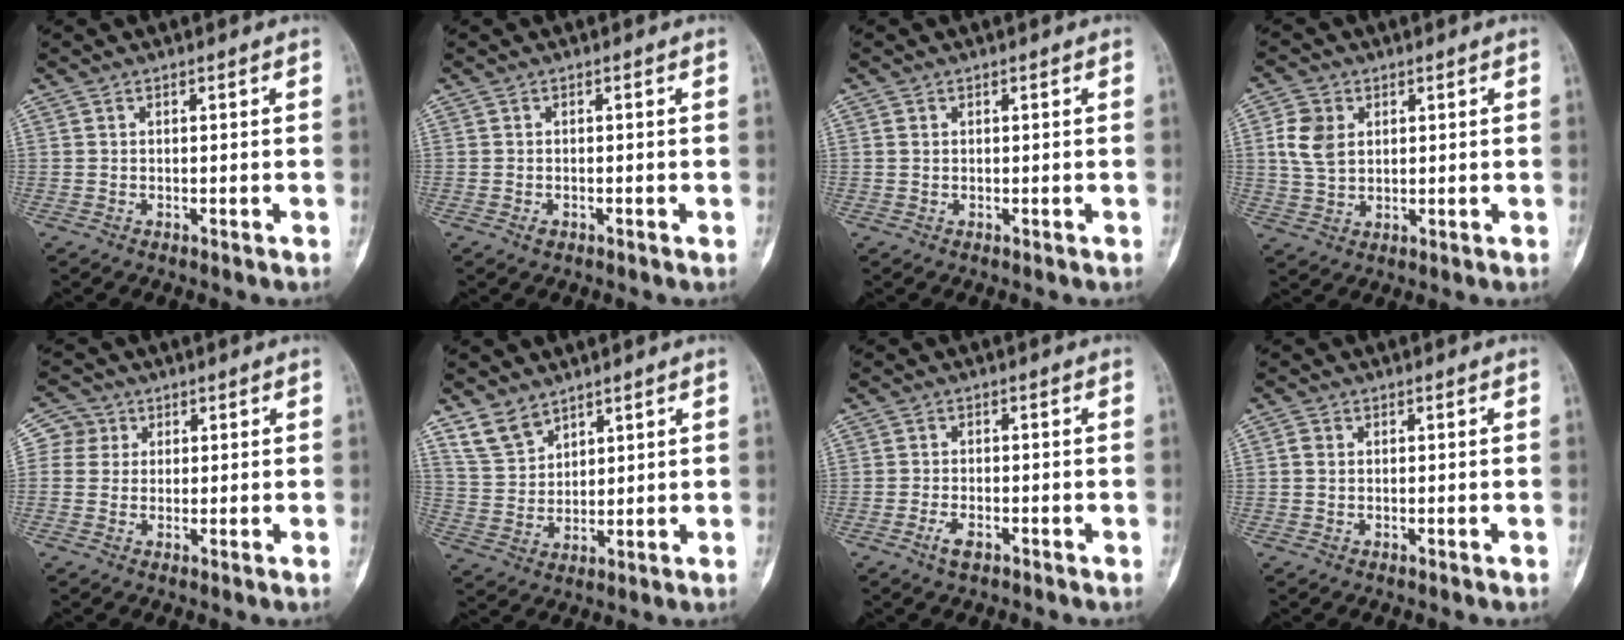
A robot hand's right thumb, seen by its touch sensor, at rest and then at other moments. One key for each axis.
{"total": 0.9, "fx": -0.4, "fy": 0.5, "fz": 0.5, "tx": -0.008, "ty": 0.000, "tz": -0.008}
{"total": 0.8, "fx": 0.2, "fy": 0.6, "fz": 0.5, "tx": -0.012, "ty": 0.000, "tz": 0.006}
{"total": 6.8, "fx": 1.7, "fy": 5.0, "fz": 4.4, "tx": -0.079, "ty": -0.002, "tz": 0.036}
{"total": 4.0, "fx": 1.0, "fy": 3.8, "fz": 0.2, "tx": 0.023, "ty": 0.003, "tz": 0.009}
{"total": 6.5, "fx": 5.0, "fy": 3.7, "fz": 1.9, "tx": -0.026, "ty": -0.023, "tz": 0.108}
{"total": 2.7, "fx": -1.6, "fy": 1.2, "fz": 1.9, "tx": -0.041, "ty": 0.004, "tz": -0.030}
{"total": 1.5, "fx": 0.2, "fy": 1.1, "fz": 0.9, "tx": -0.017, "ty": 0.001, "tz": 0.004}